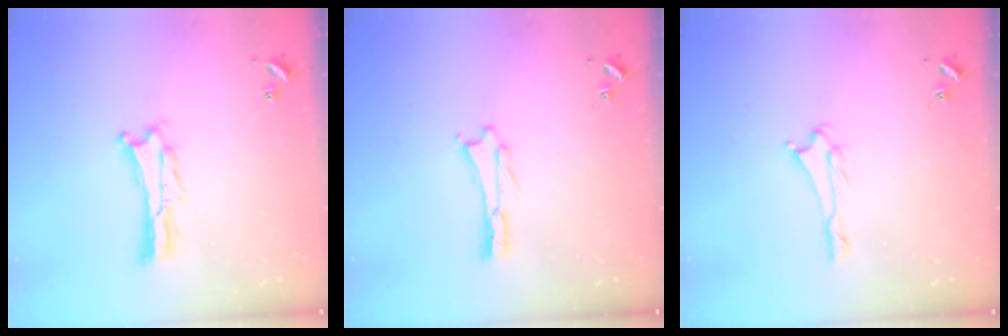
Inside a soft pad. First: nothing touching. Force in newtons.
{"total": 1.1, "press": 1.1, "slide": 0.1}
{"total": 1.6, "press": 1.6, "slide": 0.1}